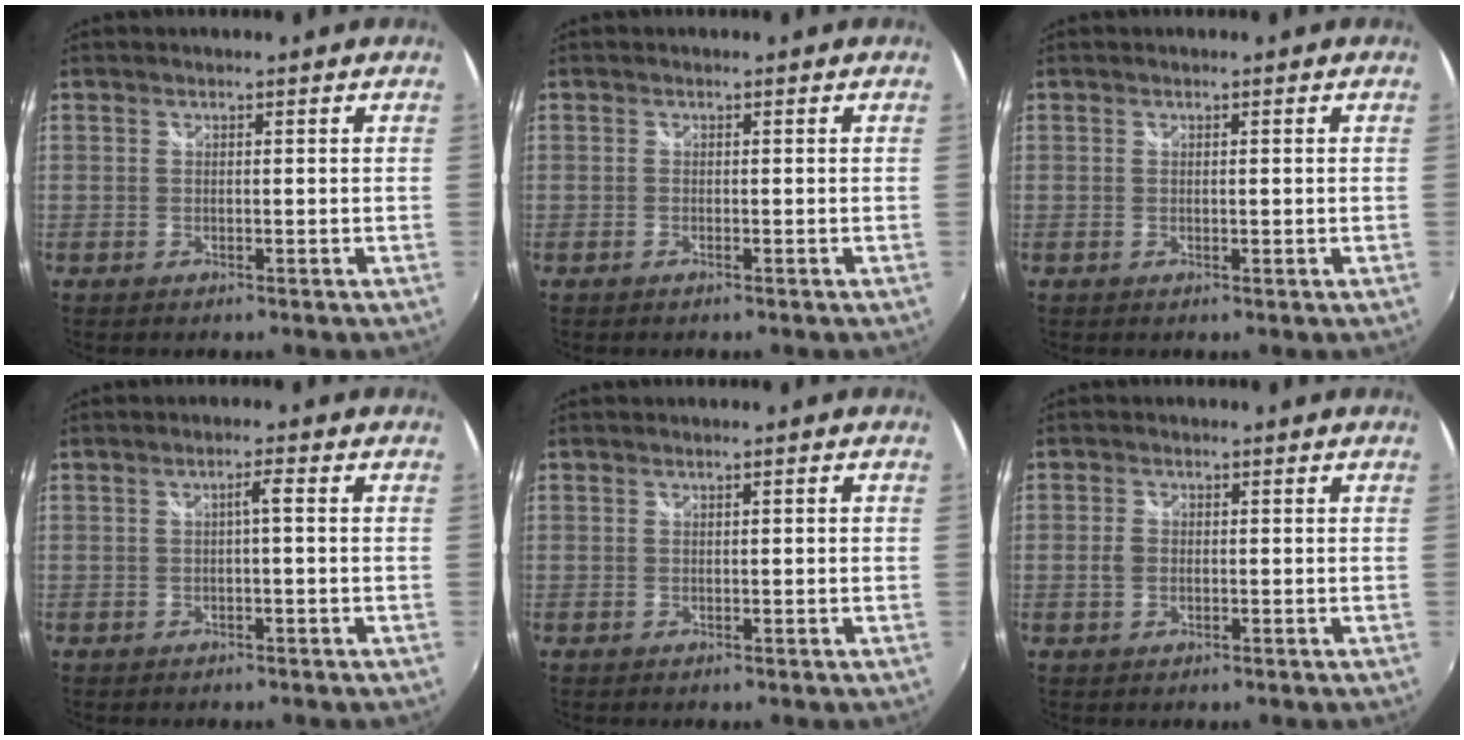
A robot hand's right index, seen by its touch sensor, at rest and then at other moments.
{"total": 0.0}
{"total": 0.8, "force": [0.3, 0.2, 0.7], "torque": [-0.009, 0.000, 0.006]}
{"total": 1.7, "force": [-0.2, 0.0, 1.6], "torque": [-0.028, 0.006, -0.003]}
{"total": 0.8, "force": [0.0, 0.2, 0.7], "torque": [-0.010, 0.004, 0.000]}
{"total": 2.1, "force": [-0.2, 1.7, 1.2], "torque": [-0.026, 0.000, -0.004]}